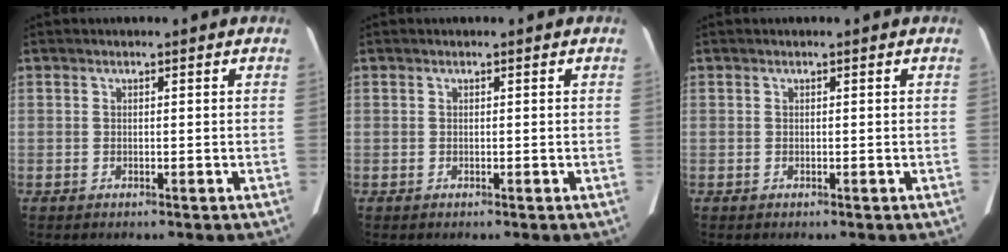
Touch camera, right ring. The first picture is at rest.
{"total": 0.0}
{"total": 0.0}